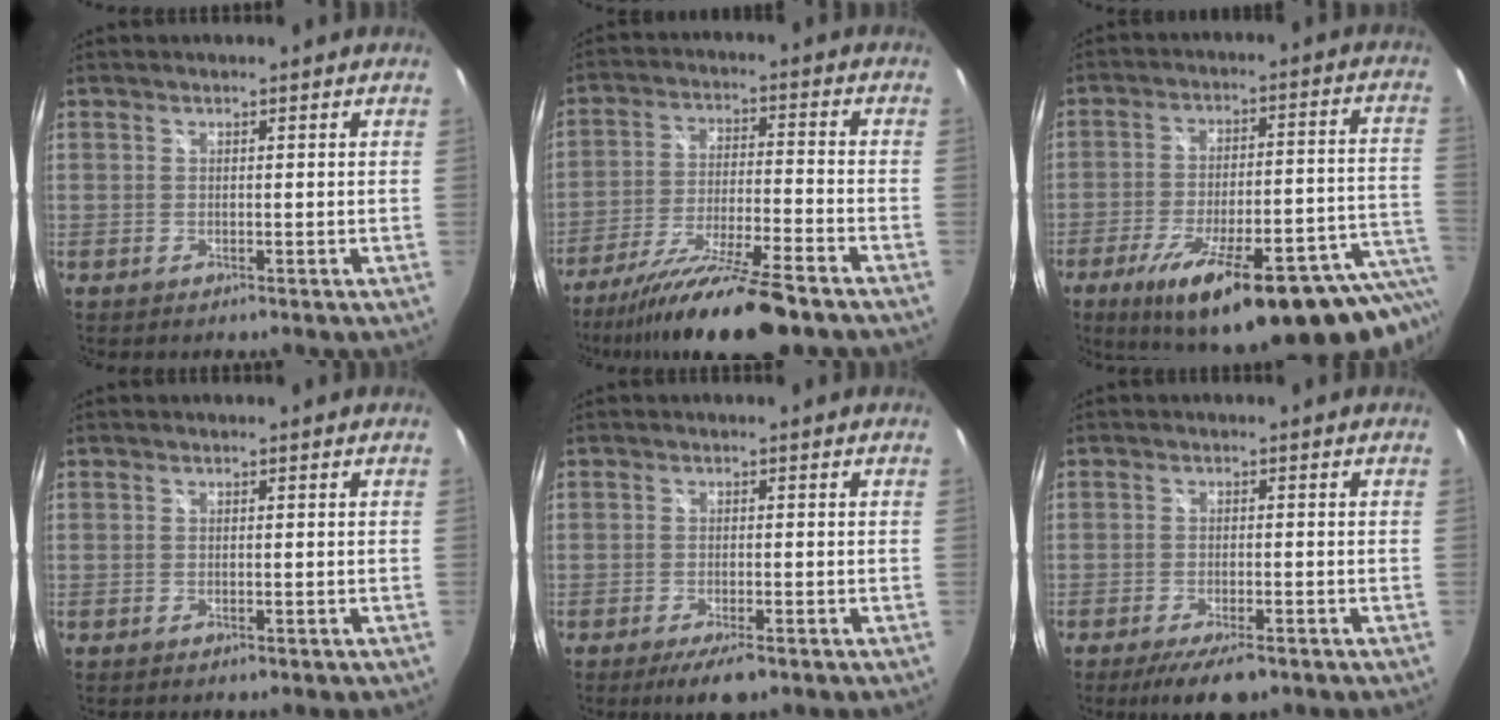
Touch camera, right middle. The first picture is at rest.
{"total": 17.5, "force": [-14.1, 1.1, 10.3], "torque": [-0.198, -0.035, -0.235]}
{"total": 28.9, "force": [-19.6, 6.2, 20.4], "torque": [-0.276, -0.044, -0.266]}
{"total": 0.7, "force": [-0.5, 0.3, 0.4], "torque": [-0.006, -0.001, -0.007]}
{"total": 5.1, "force": [-3.5, 1.3, 3.5], "torque": [-0.072, -0.016, -0.057]}
{"total": 7.3, "force": [-5.3, 2.2, 4.6], "torque": [-0.099, -0.021, -0.083]}